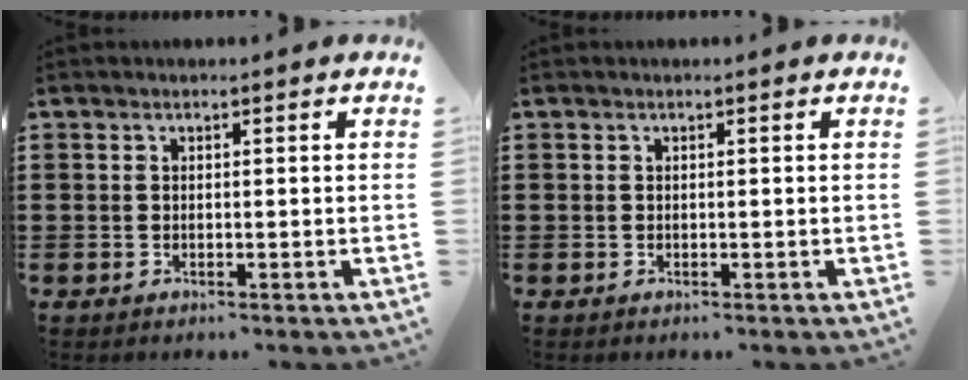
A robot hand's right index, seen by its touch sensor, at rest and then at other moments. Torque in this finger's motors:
{"motor_torque": [0.00, 0.00, 0.00, -0.01]}